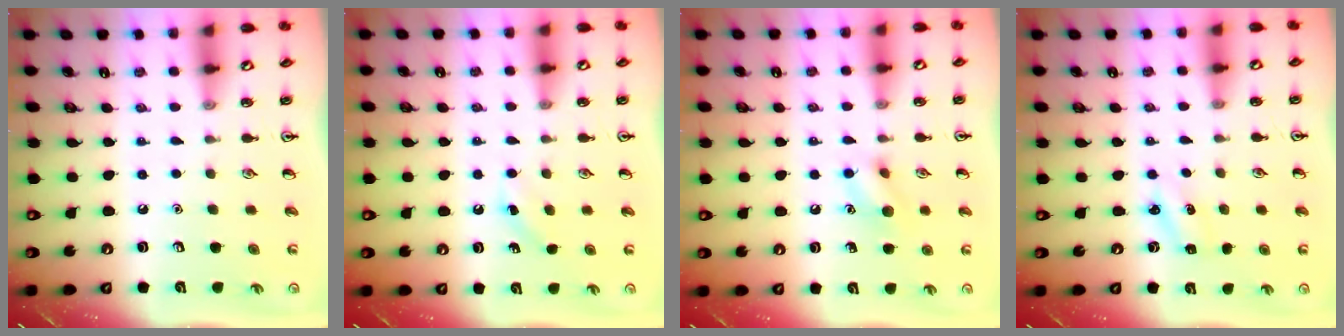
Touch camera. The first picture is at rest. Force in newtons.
{"total": 2.8, "press": 2.6, "slide": 0.9}
{"total": 8.8, "press": 8.7, "slide": 0.9}
{"total": 2.5, "press": 2.3, "slide": 0.8}